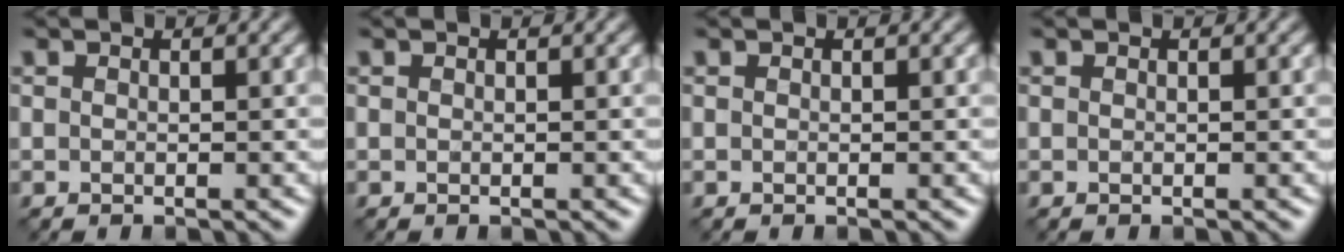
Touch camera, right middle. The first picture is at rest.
{"total": 0.0}
{"total": 0.0}
{"total": 0.0}